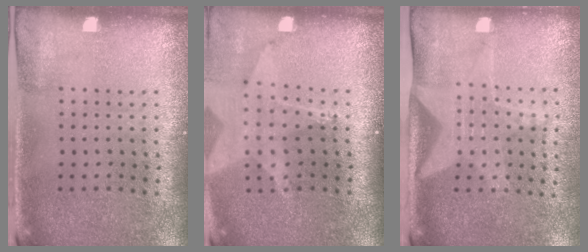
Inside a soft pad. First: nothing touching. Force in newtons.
{"total": 1.8, "press": 1.5, "slide": 1.0}
{"total": 1.9, "press": 1.5, "slide": 1.1}